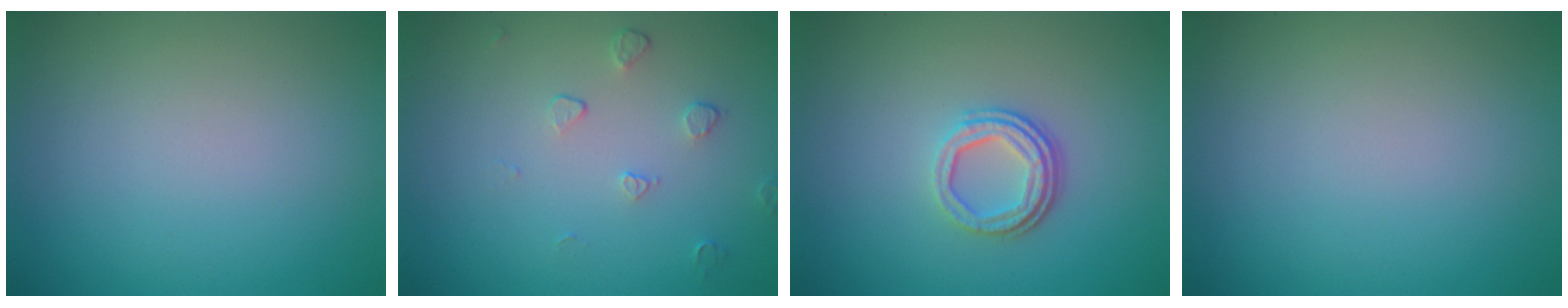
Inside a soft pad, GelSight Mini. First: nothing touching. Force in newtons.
{"total": 1.1, "press": 0.7, "slide": 0.9}
{"total": 3.3, "press": 2.4, "slide": 2.3}
{"total": 0.0}